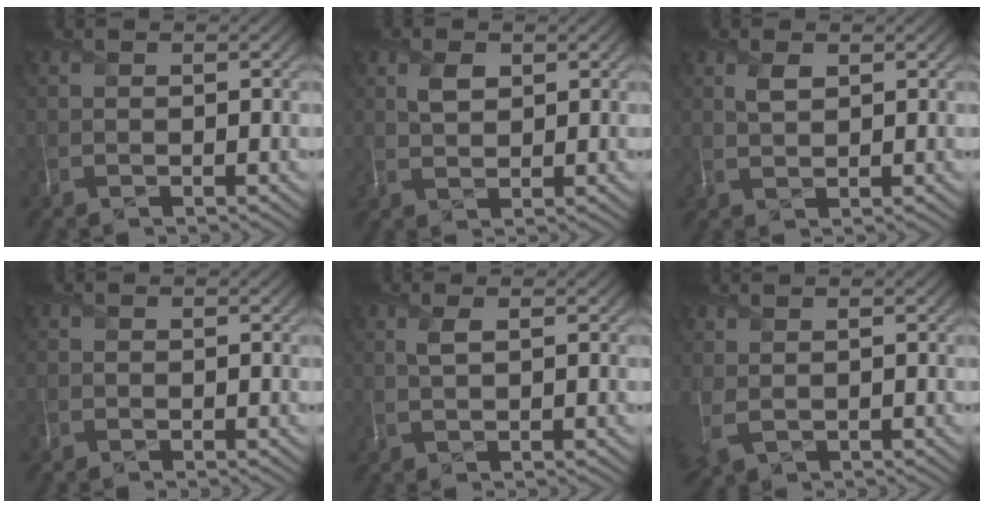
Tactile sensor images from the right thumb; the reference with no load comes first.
{"total": 2.3, "force": [1.5, 1.1, 1.3], "torque": [-0.030, 0.005, 0.029]}
{"total": 1.9, "force": [1.4, 0.6, 1.1], "torque": [-0.026, 0.005, 0.028]}
{"total": 0.0}
{"total": 1.7, "force": [1.1, 0.0, 1.2], "torque": [-0.029, 0.010, 0.021]}
{"total": 3.2, "force": [0.7, 1.6, 2.7], "torque": [-0.071, 0.003, 0.021]}